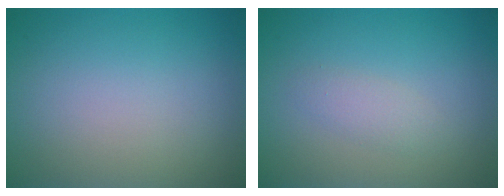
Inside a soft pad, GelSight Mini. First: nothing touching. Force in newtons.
{"total": 1.4, "press": 1.4, "slide": 0.1}